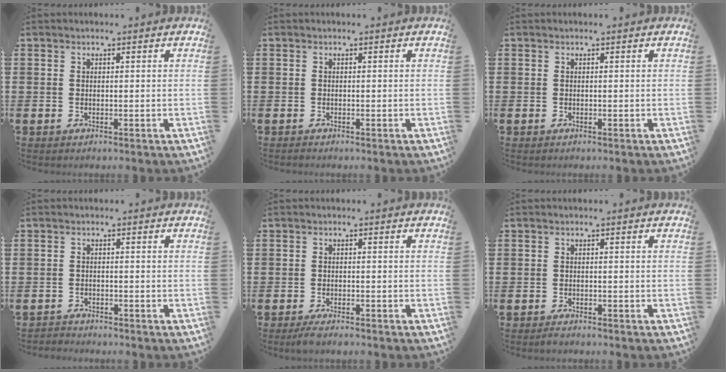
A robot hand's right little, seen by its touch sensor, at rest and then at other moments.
{"total": 0.0}
{"total": 0.0}
{"total": 1.2, "force": [-1.1, 0.1, -0.2], "torque": [0.000, 0.004, -0.025]}
{"total": 1.6, "force": [-1.3, 0.2, 0.9], "torque": [-0.017, 0.002, -0.026]}
{"total": 0.7, "force": [-0.6, 0.2, 0.3], "torque": [-0.007, -0.002, -0.013]}